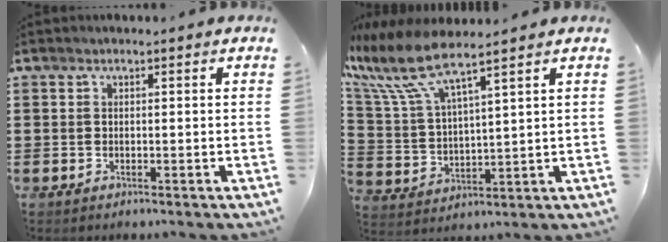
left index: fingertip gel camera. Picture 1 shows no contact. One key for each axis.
{"total": 9.4, "fx": 7.4, "fy": 1.7, "fz": 5.5, "tx": -0.152, "ty": -0.040, "tz": 0.124}